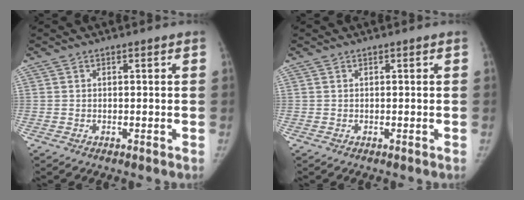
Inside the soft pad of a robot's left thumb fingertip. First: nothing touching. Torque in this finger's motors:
{"motor_torque": [0.00, 0.00, 0.17, -0.08, 0.00]}